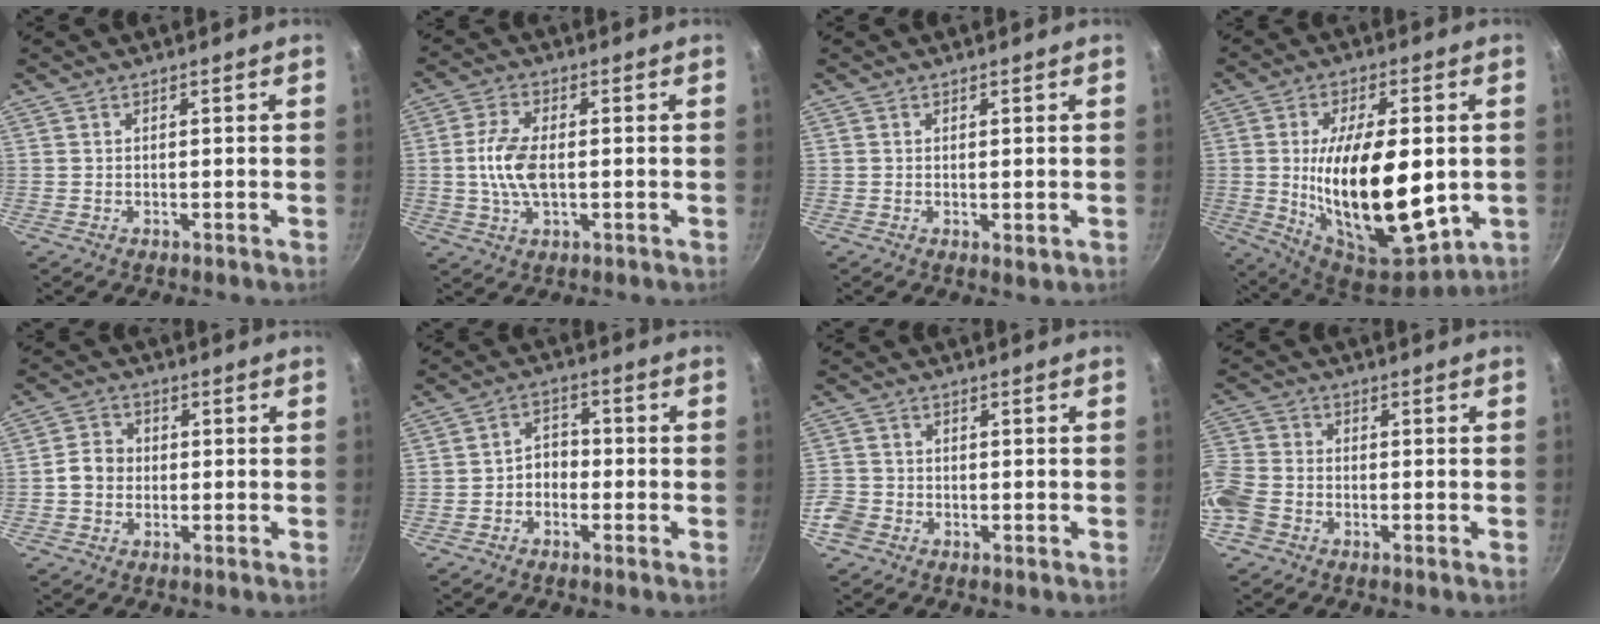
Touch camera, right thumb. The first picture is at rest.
{"total": 8.2, "force": [-0.3, 4.2, 7.0], "torque": [-0.142, 0.009, -0.012]}
{"total": 1.2, "force": [0.0, 0.4, 1.2], "torque": [-0.018, -0.007, 0.000]}
{"total": 24.1, "force": [-1.3, 11.2, 21.3], "torque": [-0.345, -0.013, -0.009]}
{"total": 3.5, "force": [-0.8, 3.0, 1.5], "torque": [-0.013, 0.017, -0.024]}
{"total": 4.3, "force": [-1.6, 3.2, 2.3], "torque": [-0.013, 0.027, -0.033]}
{"total": 5.1, "force": [-2.8, 3.8, 1.9], "torque": [-0.040, 0.022, -0.059]}
{"total": 9.8, "force": [-4.5, 7.2, 4.8], "torque": [-0.103, 0.037, -0.111]}